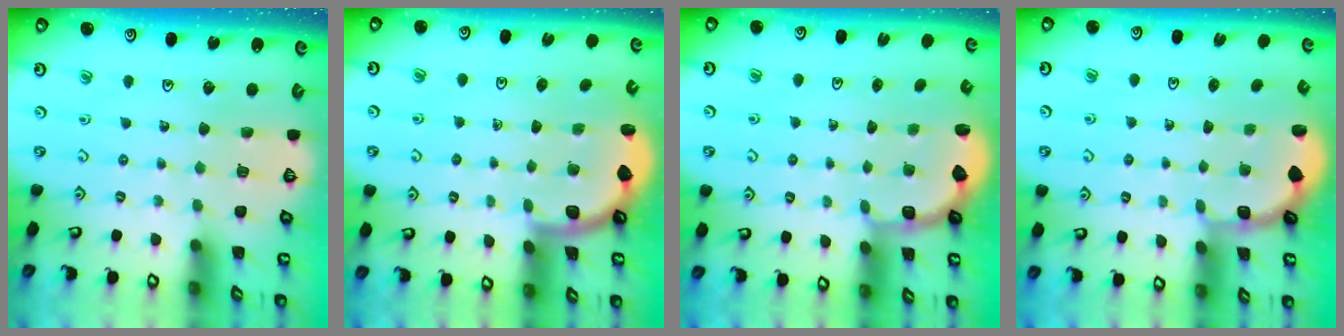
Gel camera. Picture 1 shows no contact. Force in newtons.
{"total": 1.7, "press": 1.7, "slide": 0.1}
{"total": 2.7, "press": 2.0, "slide": 1.9}
{"total": 1.9, "press": 1.8, "slide": 0.7}